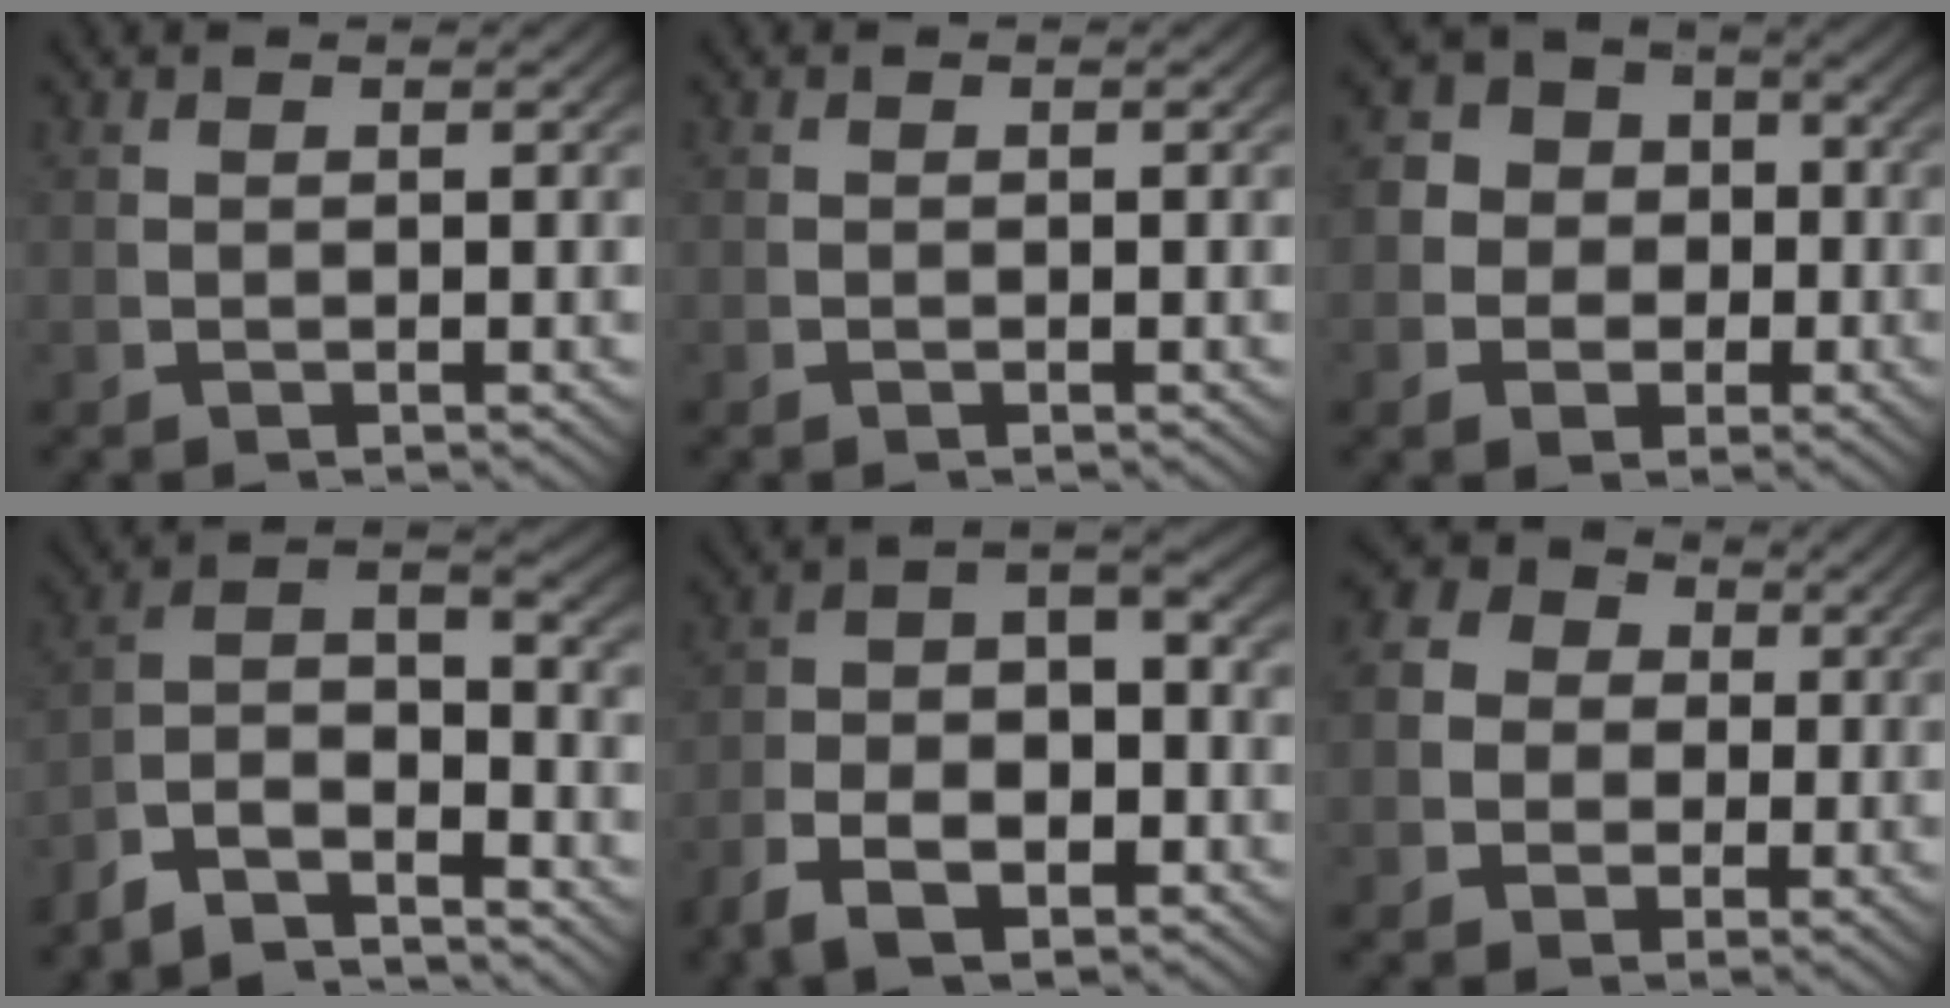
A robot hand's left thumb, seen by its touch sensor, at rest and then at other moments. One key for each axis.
{"total": 0.0}
{"total": 9.1, "fx": -0.1, "fy": 7.8, "fz": 4.7, "tx": -0.094, "ty": -0.011, "tz": -0.006}
{"total": 10.1, "fx": -2.9, "fy": 7.2, "fz": 6.6, "tx": -0.137, "ty": -0.037, "tz": -0.055}
{"total": 7.9, "fx": -1.7, "fy": 4.7, "fz": 6.1, "tx": -0.098, "ty": -0.015, "tz": -0.029}
{"total": 9.6, "fx": 1.6, "fy": 8.5, "fz": 4.2, "tx": -0.074, "ty": 0.009, "tz": 0.005}